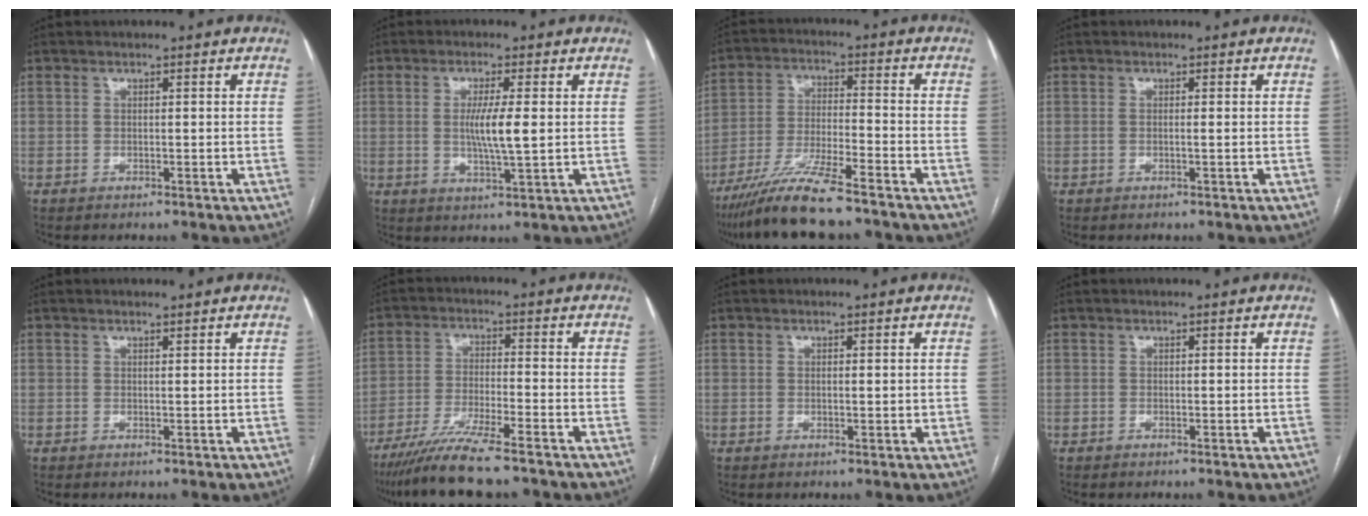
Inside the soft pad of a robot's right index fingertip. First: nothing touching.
{"total": 5.8, "force": [0.4, 0.2, 5.8], "torque": [-0.109, -0.009, 0.006]}
{"total": 11.2, "force": [-9.0, 0.5, 6.7], "torque": [-0.125, -0.026, -0.162]}
{"total": 0.6, "force": [-0.1, -0.1, 0.6], "torque": [-0.012, -0.001, -0.002]}
{"total": 0.7, "force": [0.6, 0.0, 0.2], "torque": [-0.009, 0.001, 0.012]}
{"total": 10.1, "force": [-8.1, 0.1, 6.1], "torque": [-0.104, -0.030, -0.139]}
{"total": 1.0, "force": [0.3, 0.3, 0.9], "torque": [-0.017, -0.001, 0.004]}
{"total": 0.0}